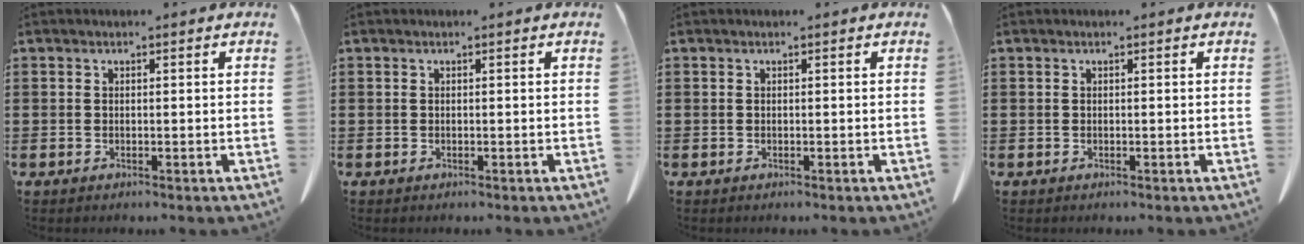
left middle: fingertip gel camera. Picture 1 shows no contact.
{"total": 0.0}
{"total": 0.0}
{"total": 0.0}